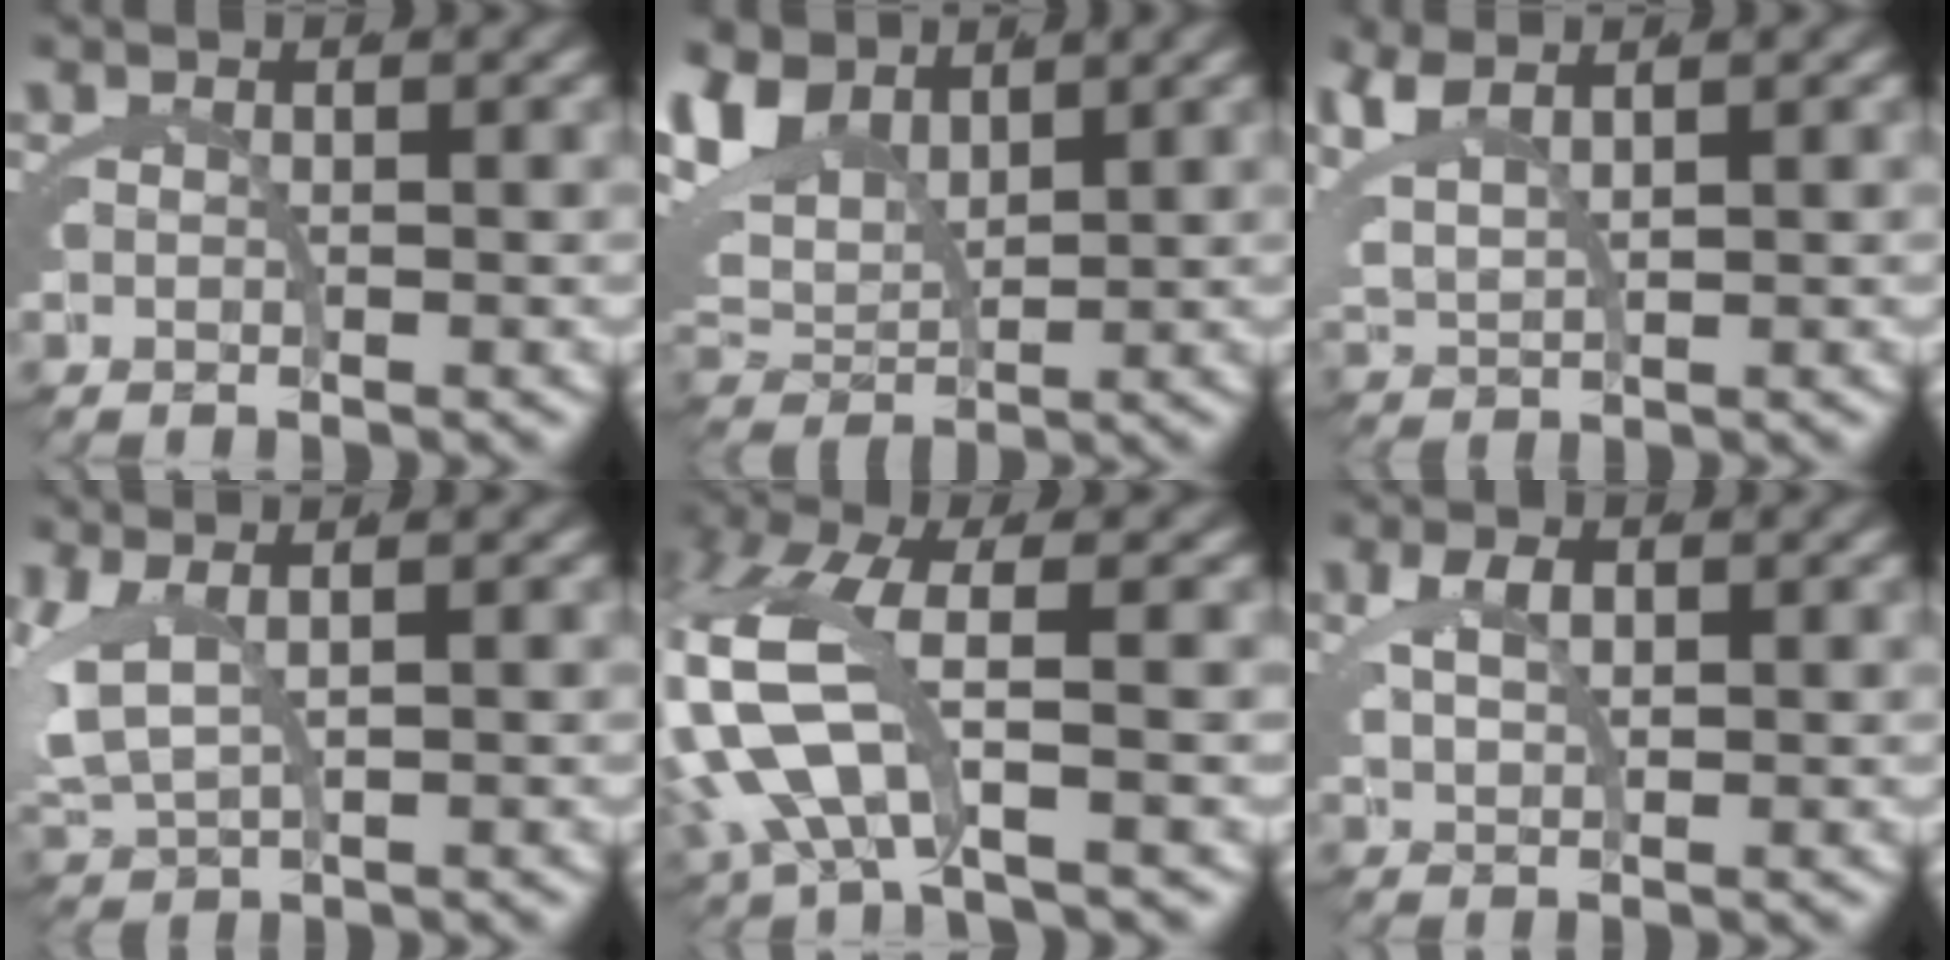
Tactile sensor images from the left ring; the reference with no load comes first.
{"total": 6.8, "force": [4.2, 4.0, 3.5], "torque": [-0.098, -0.007, 0.085]}
{"total": 3.7, "force": [3.3, 1.0, 1.2], "torque": [-0.037, 0.006, 0.066]}
{"total": 3.3, "force": [1.9, 1.5, 2.3], "torque": [-0.062, 0.005, 0.040]}
{"total": 7.0, "force": [1.1, 3.2, 6.1], "torque": [-0.162, -0.013, 0.031]}
{"total": 1.7, "force": [1.3, 0.5, 1.0], "torque": [-0.021, 0.000, 0.027]}